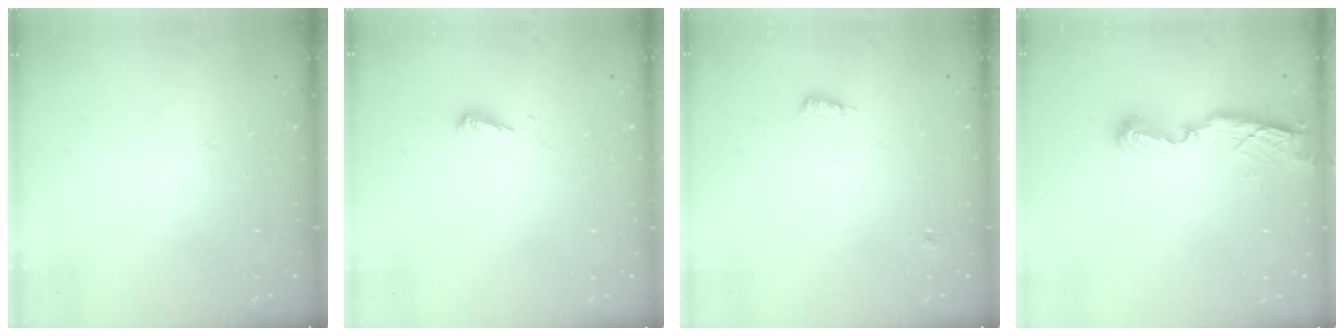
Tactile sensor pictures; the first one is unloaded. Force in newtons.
{"total": 2.5, "press": 2.5, "slide": 0.1}
{"total": 4.5, "press": 4.3, "slide": 1.2}
{"total": 7.7, "press": 7.7, "slide": 0.2}